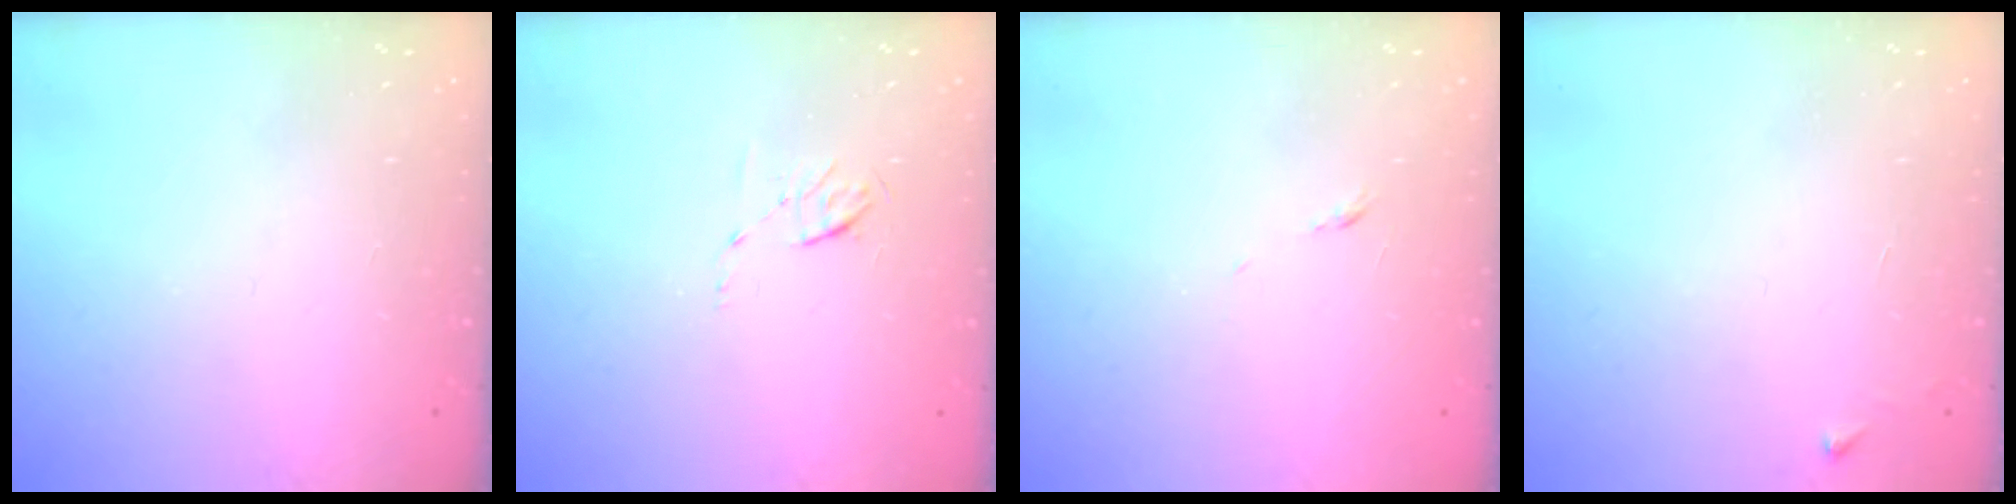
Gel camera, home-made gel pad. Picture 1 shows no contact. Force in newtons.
{"total": 4.0, "press": 3.7, "slide": 1.4}
{"total": 3.9, "press": 3.8, "slide": 0.9}
{"total": 2.6, "press": 2.6, "slide": 0.3}